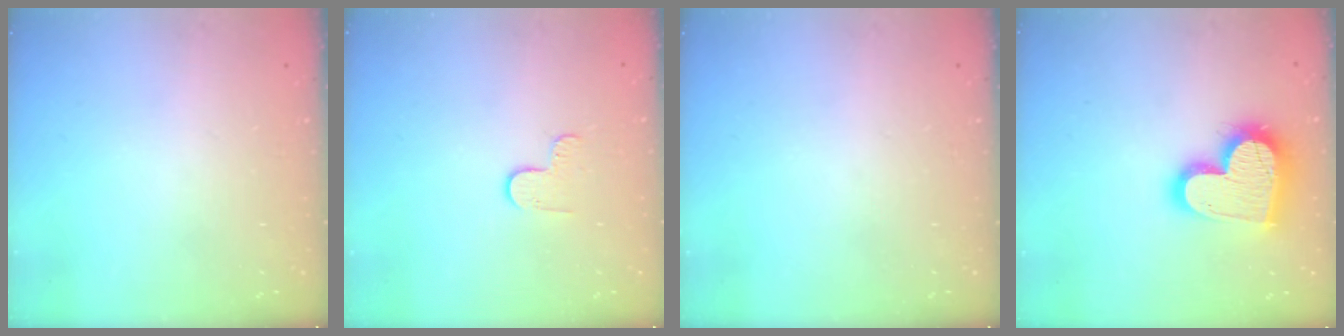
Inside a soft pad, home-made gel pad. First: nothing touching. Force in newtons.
{"total": 4.1, "press": 4.1, "slide": 0.5}
{"total": 0.0}
{"total": 18.8, "press": 18.7, "slide": 1.6}